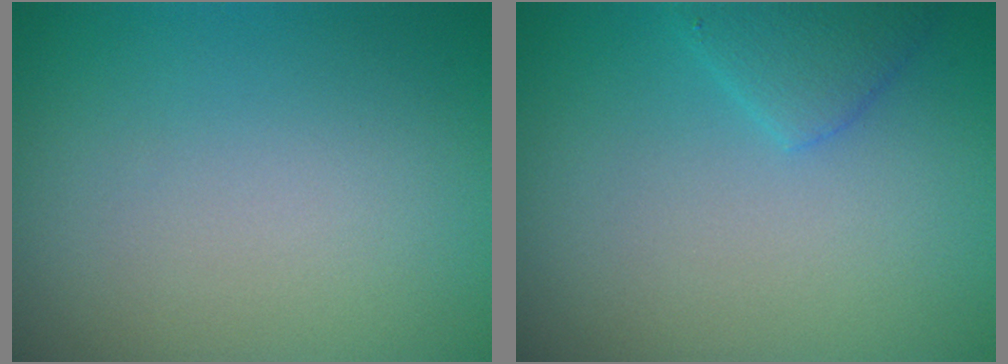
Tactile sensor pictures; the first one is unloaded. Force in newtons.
{"total": 2.1, "press": 2.1, "slide": 0.1}